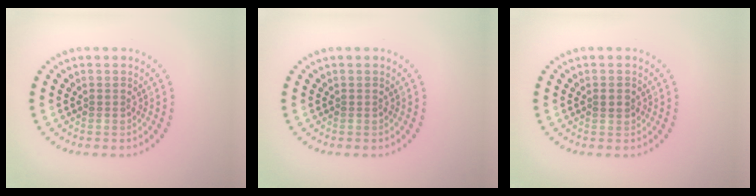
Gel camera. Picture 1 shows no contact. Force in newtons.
{"total": 0.0}
{"total": 1.2, "press": 1.2, "slide": 0.2}